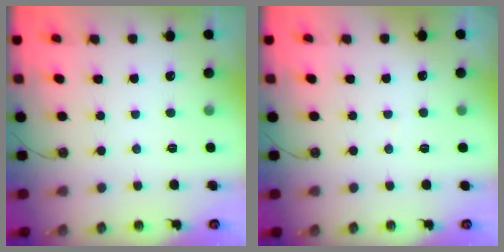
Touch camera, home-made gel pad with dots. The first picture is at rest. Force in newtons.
{"total": 3.4, "press": 3.3, "slide": 0.4}